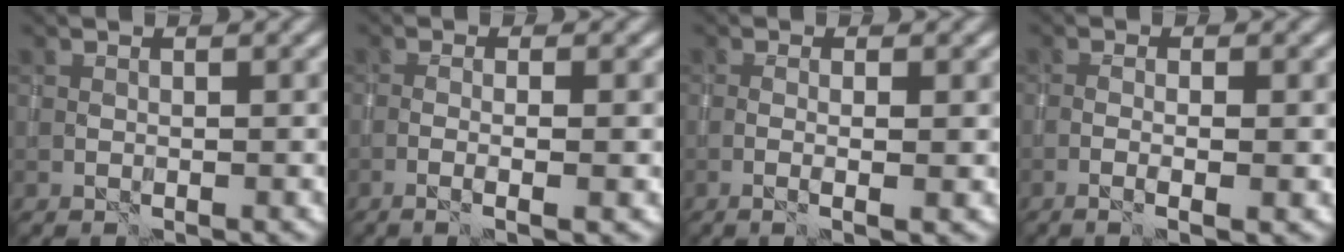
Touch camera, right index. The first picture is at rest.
{"total": 3.0, "force": [-0.9, 0.4, 2.9], "torque": [-0.045, 0.002, -0.022]}
{"total": 2.3, "force": [-0.2, 0.2, 2.3], "torque": [-0.038, 0.002, -0.009]}
{"total": 2.4, "force": [-0.7, 0.3, 2.3], "torque": [-0.042, 0.002, -0.018]}